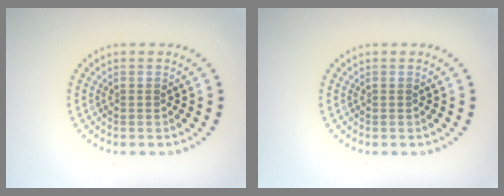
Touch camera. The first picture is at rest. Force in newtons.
{"total": 0.0}